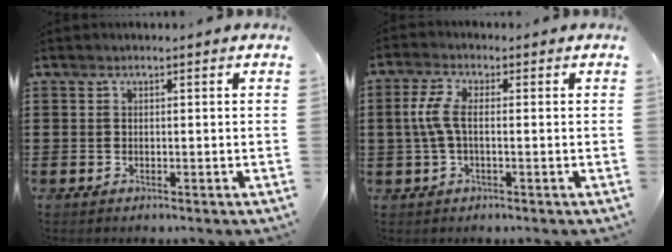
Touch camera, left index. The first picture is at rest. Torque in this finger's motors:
{"motor_torque": [0.60, 0.65, 0.50, 0.08]}